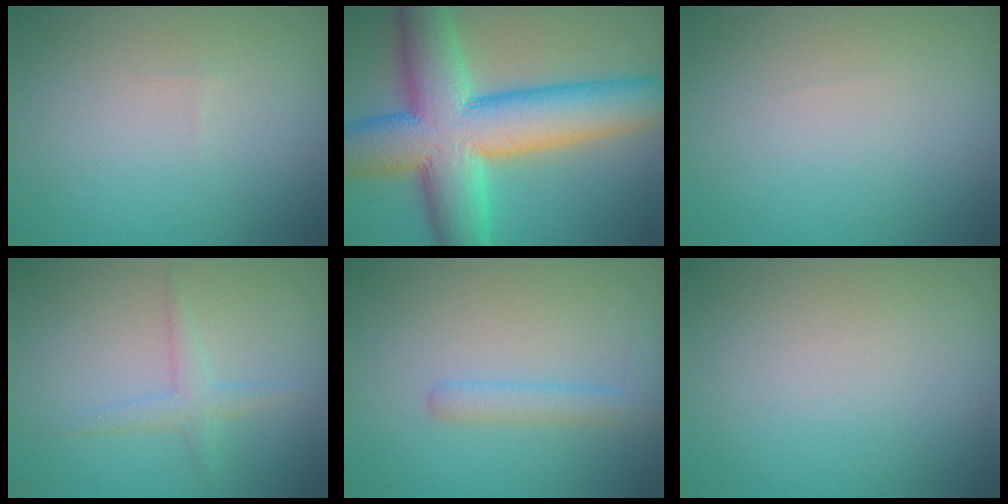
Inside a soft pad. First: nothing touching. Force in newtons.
{"total": 14.0, "press": 14.0, "slide": 0.4}
{"total": 0.0}
{"total": 1.7, "press": 1.7, "slide": 0.0}
{"total": 1.9, "press": 1.9, "slide": 0.2}
{"total": 0.0}